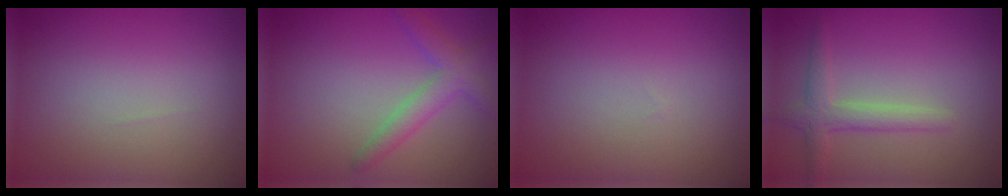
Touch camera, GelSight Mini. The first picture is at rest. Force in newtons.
{"total": 2.9, "press": 2.9, "slide": 0.1}
{"total": 0.0}
{"total": 2.4, "press": 2.4, "slide": 0.1}